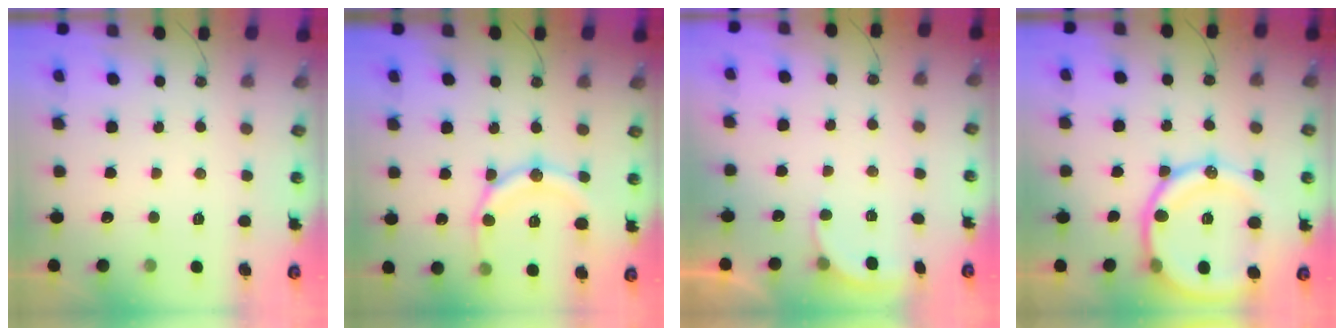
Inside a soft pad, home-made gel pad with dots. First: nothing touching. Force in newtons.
{"total": 14.9, "press": 14.8, "slide": 1.5}
{"total": 2.5, "press": 2.3, "slide": 1.1}
{"total": 18.6, "press": 18.5, "slide": 1.5}